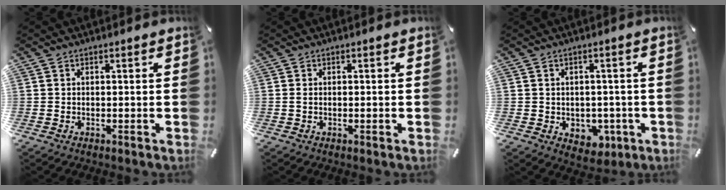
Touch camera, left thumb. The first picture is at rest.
{"total": 1.0, "force": [-0.1, 0.3, 0.9], "torque": [-0.016, 0.000, -0.003]}
{"total": 4.5, "force": [-0.5, 4.2, 1.7], "torque": [-0.011, 0.002, -0.008]}